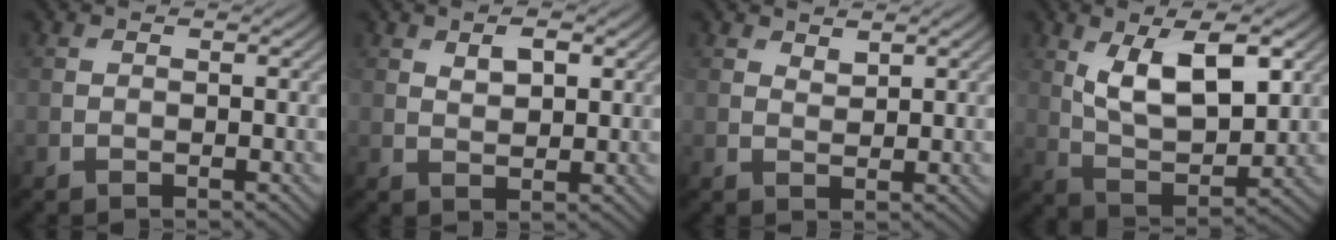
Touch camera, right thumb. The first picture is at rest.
{"total": 3.1, "force": [1.5, 1.5, 2.2], "torque": [-0.041, -0.003, 0.030]}
{"total": 1.6, "force": [1.3, 0.6, 0.6], "torque": [-0.015, -0.005, 0.028]}
{"total": 10.7, "force": [3.8, 4.9, 8.7], "torque": [-0.168, -0.009, 0.071]}